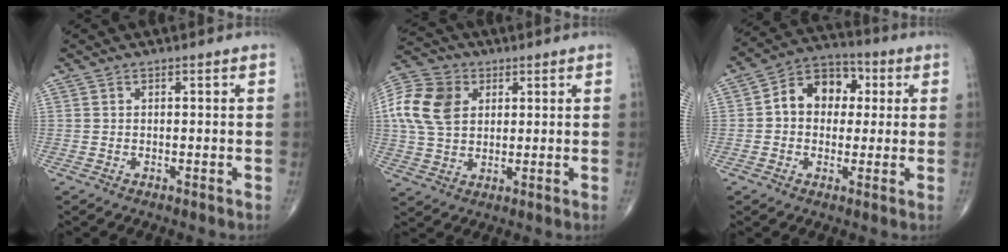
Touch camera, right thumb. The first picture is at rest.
{"total": 13.0, "force": [2.9, 9.7, 8.1], "torque": [-0.149, 0.005, 0.050]}
{"total": 11.0, "force": [1.7, 8.4, 6.8], "torque": [-0.073, 0.025, 0.015]}